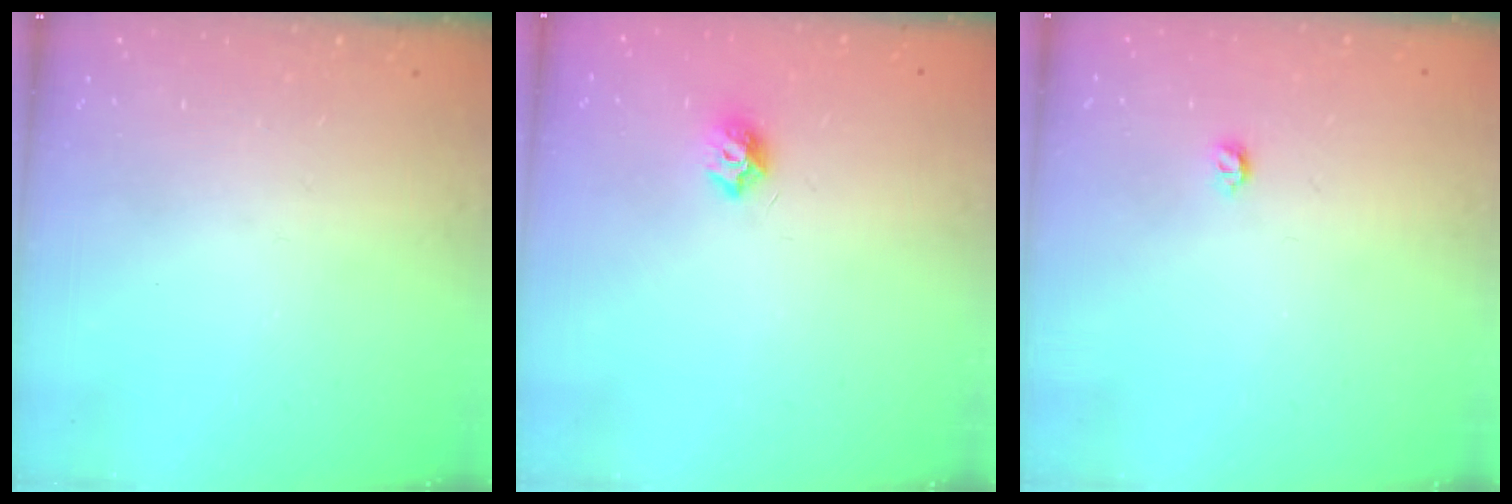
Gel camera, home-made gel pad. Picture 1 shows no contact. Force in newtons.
{"total": 7.4, "press": 7.4, "slide": 0.9}
{"total": 3.5, "press": 3.5, "slide": 0.5}